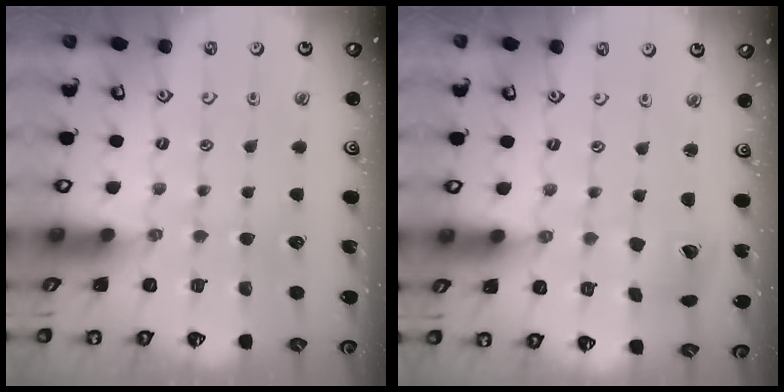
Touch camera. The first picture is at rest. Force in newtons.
{"total": 5.7, "press": 5.7, "slide": 0.6}